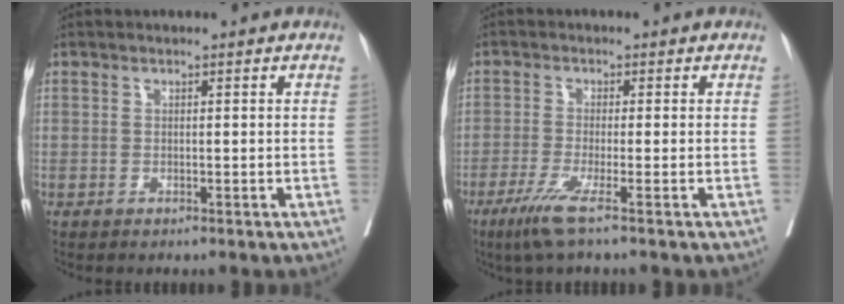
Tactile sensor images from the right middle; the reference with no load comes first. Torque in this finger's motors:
{"motor_torque": [0.48, -0.57, 0.18, 0.09]}